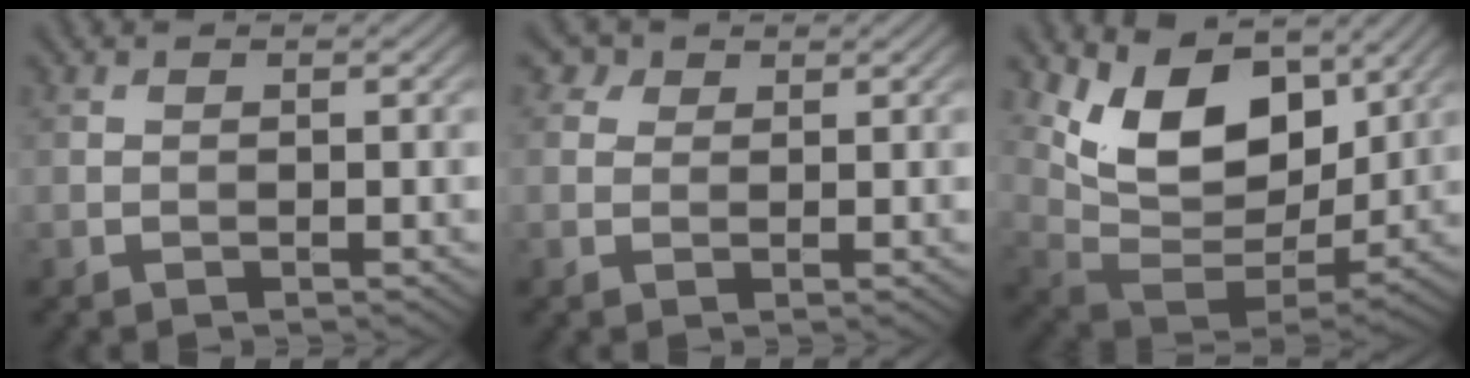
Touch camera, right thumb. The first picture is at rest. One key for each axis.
{"total": 2.3, "fx": 1.4, "fy": 1.6, "fz": 0.8, "tx": -0.018, "ty": 0.001, "tz": 0.022}
{"total": 12.6, "fx": 6.0, "fy": 7.1, "fz": 8.4, "tx": -0.162, "ty": -0.005, "tz": 0.113}